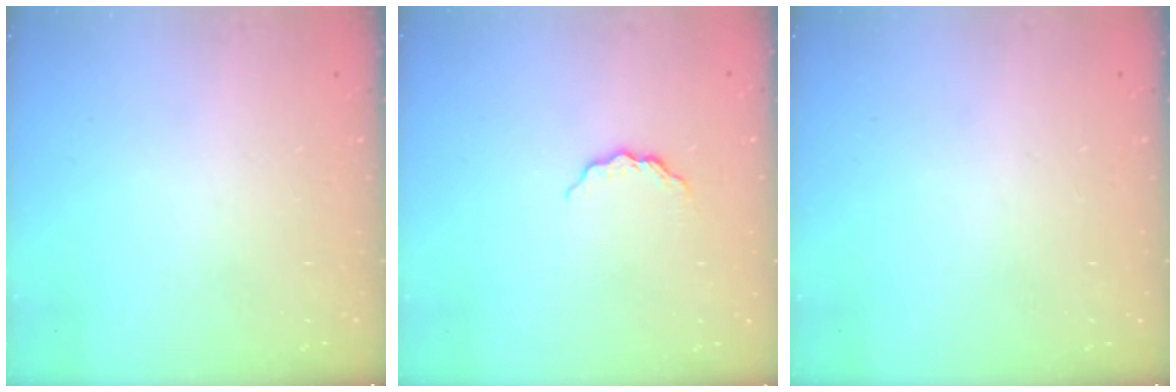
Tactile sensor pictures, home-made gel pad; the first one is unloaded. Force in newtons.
{"total": 6.9, "press": 6.8, "slide": 0.7}
{"total": 0.0}